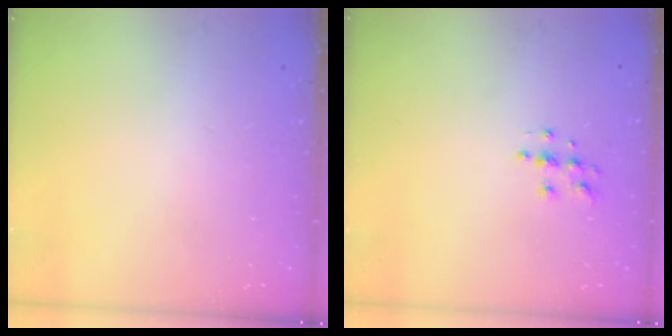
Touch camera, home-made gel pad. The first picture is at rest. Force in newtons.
{"total": 4.6, "press": 4.6, "slide": 0.2}